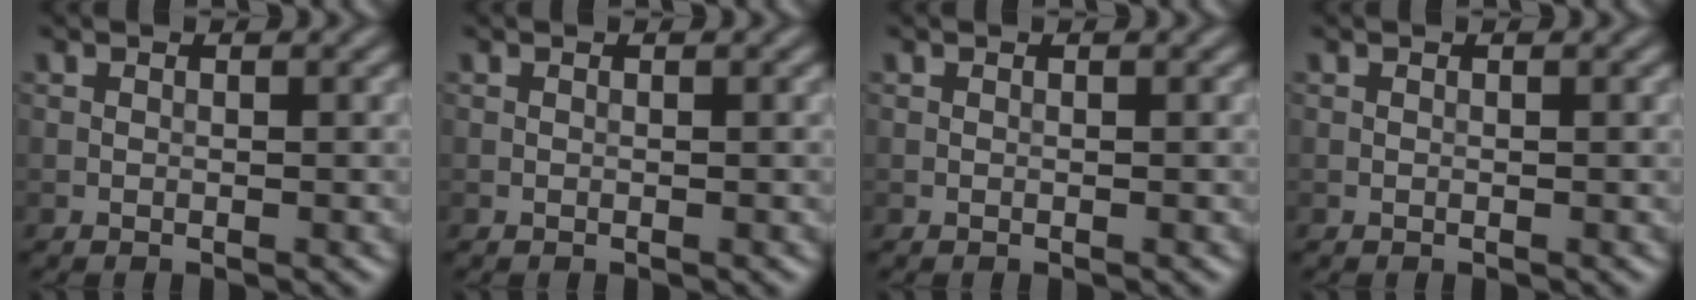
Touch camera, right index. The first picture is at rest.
{"total": 0.0}
{"total": 0.0}
{"total": 0.0}